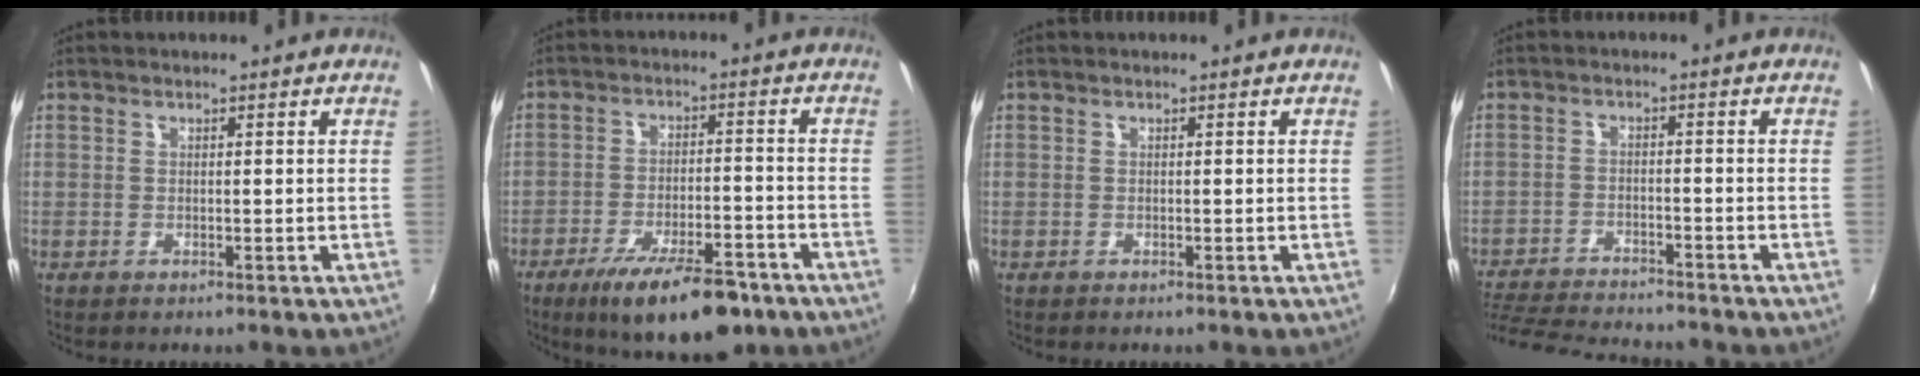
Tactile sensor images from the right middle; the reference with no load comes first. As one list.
[{"total": 14.9, "force": [-10.3, 4.6, 9.8], "torque": [-0.173, -0.020, -0.155]}, {"total": 0.0}, {"total": 14.1, "force": [-12.8, 2.5, 5.5], "torque": [-0.132, -0.022, -0.207]}]